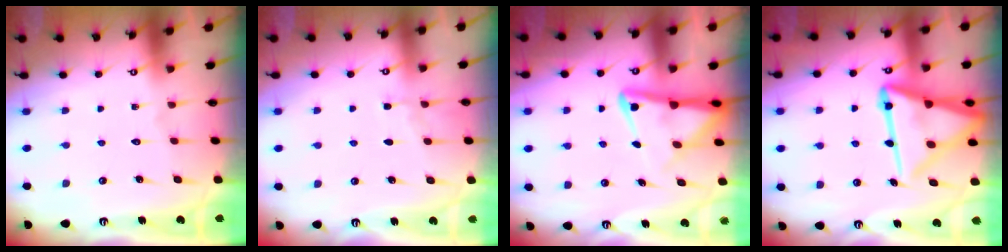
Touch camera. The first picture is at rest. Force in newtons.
{"total": 4.0, "press": 3.9, "slide": 0.5}
{"total": 7.4, "press": 7.3, "slide": 0.8}
{"total": 18.1, "press": 18.0, "slide": 1.9}